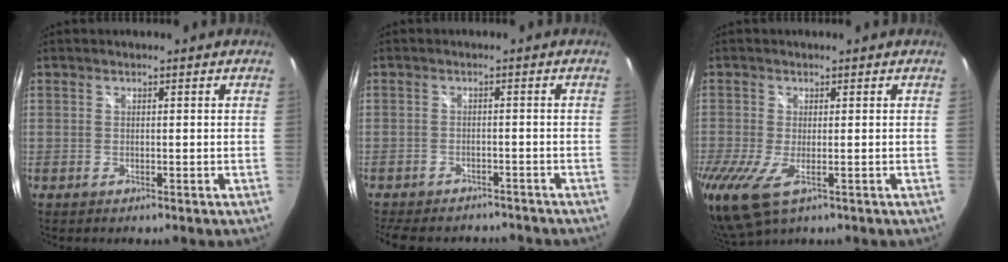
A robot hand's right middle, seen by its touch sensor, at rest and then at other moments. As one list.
[{"total": 11.2, "force": [-9.6, 3.9, 4.2], "torque": [-0.097, -0.011, -0.133]}, {"total": 5.9, "force": [-2.6, 2.1, 4.8], "torque": [-0.107, -0.025, -0.045]}]